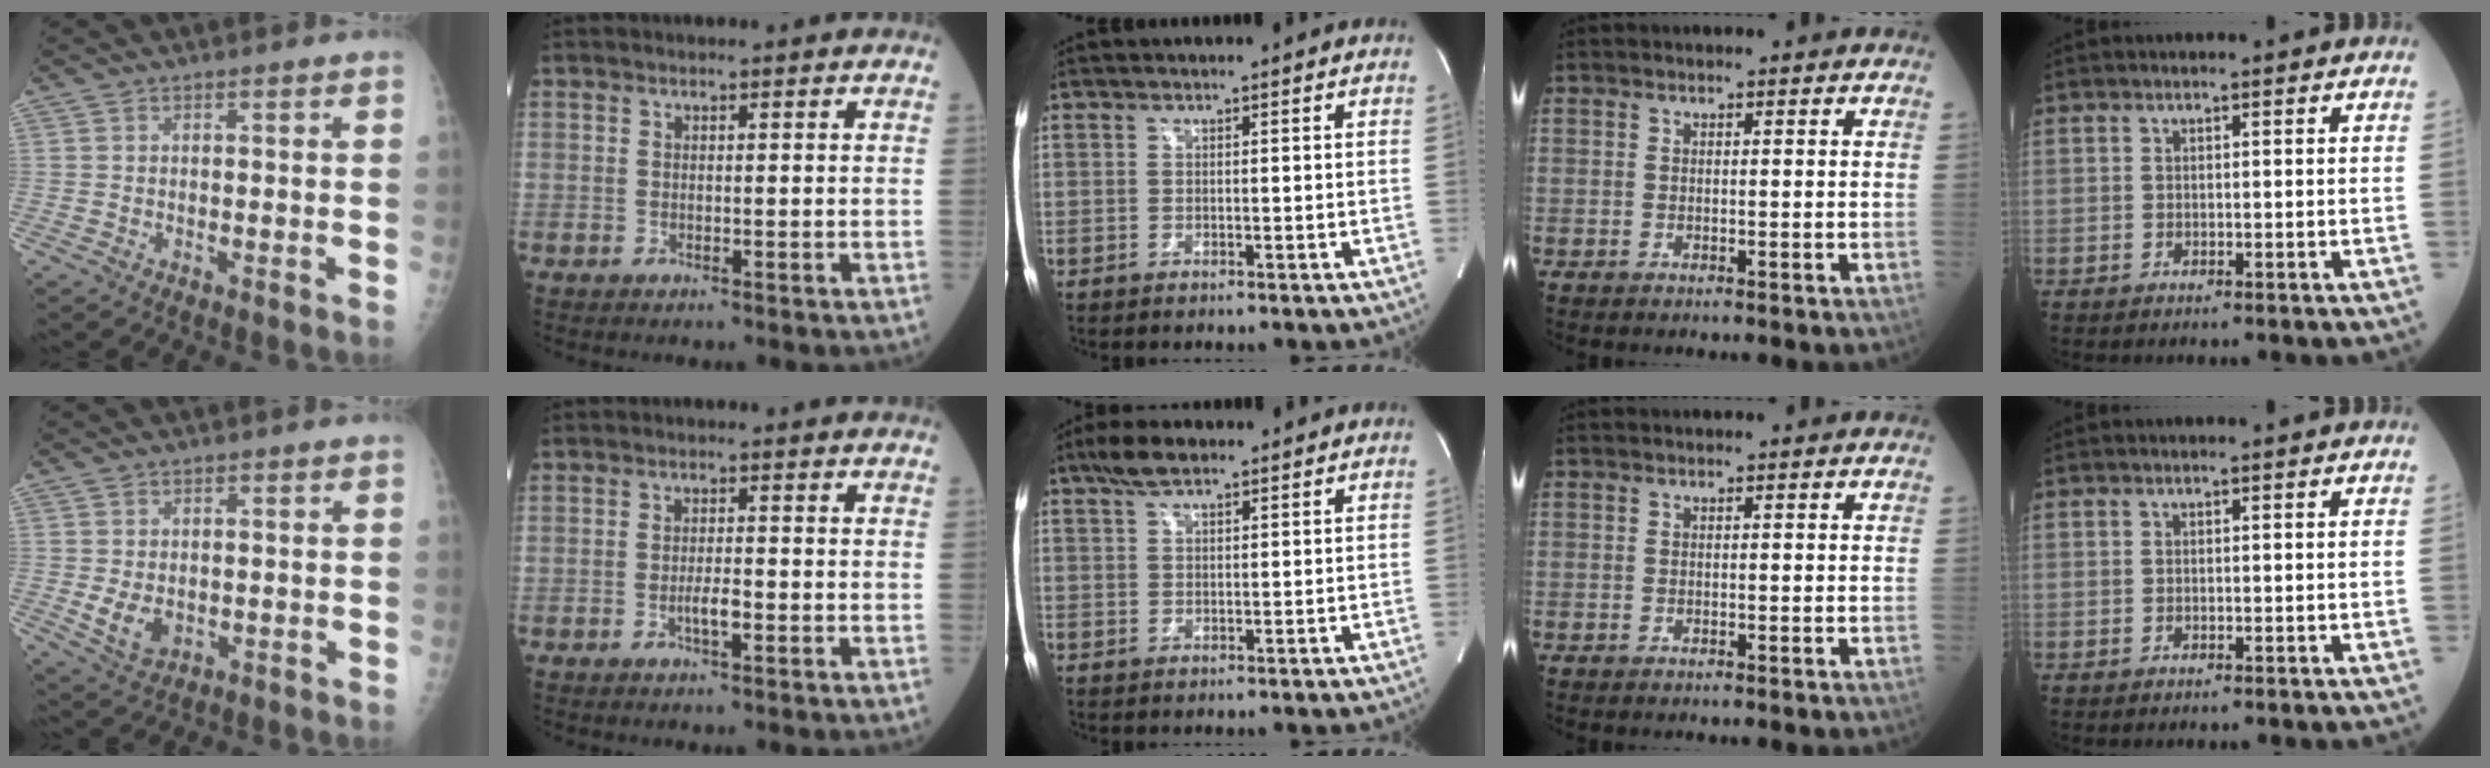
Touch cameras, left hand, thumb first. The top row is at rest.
{"thumb": {"total": 5.0, "force": [-0.4, 3.7, 3.3], "torque": [-0.047, -0.010, 0.006]}, "index": {"total": 2.3, "force": [-1.0, 0.5, 2.0], "torque": [-0.036, 0.001, -0.017]}, "middle": {"total": 4.3, "force": [3.1, 1.3, 2.7], "torque": [-0.062, 0.015, 0.058]}}